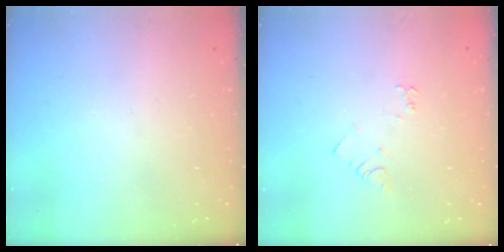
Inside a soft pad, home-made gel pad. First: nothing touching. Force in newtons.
{"total": 4.0, "press": 3.9, "slide": 0.6}